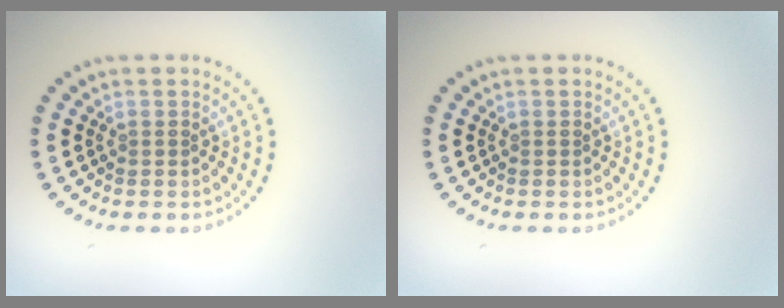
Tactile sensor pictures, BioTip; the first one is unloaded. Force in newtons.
{"total": 0.0}